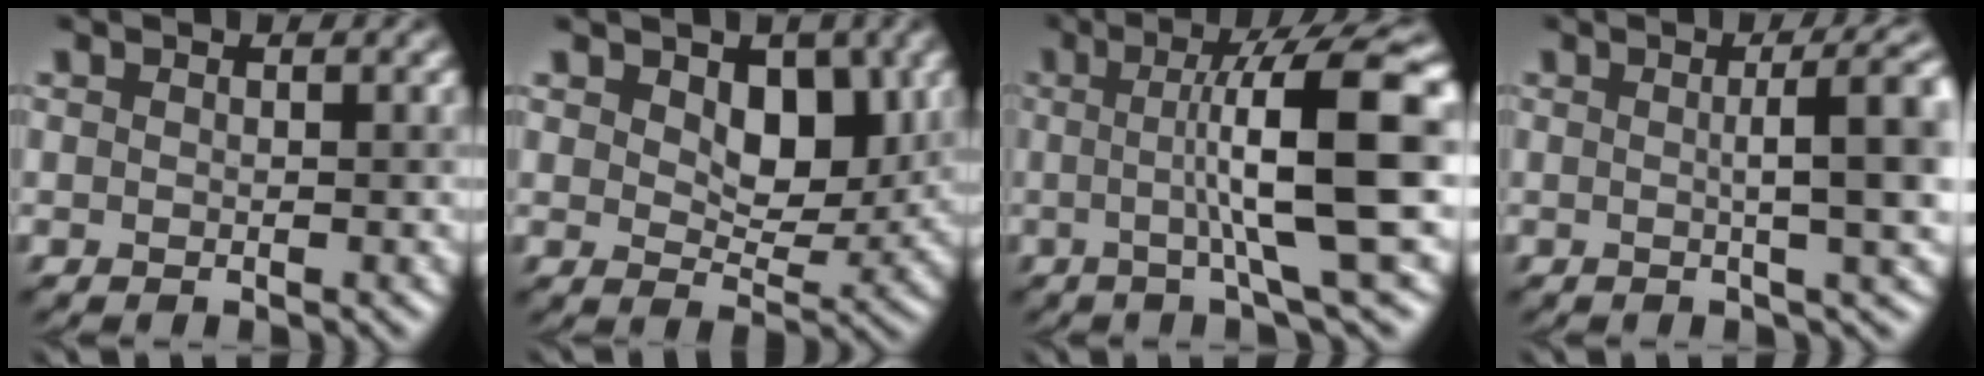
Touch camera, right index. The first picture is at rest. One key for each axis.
{"total": 4.6, "fx": 1.6, "fy": 3.0, "fz": 3.1, "tx": -0.049, "ty": -0.007, "tz": 0.024}
{"total": 10.5, "fx": 0.2, "fy": 1.5, "fz": 10.3, "tx": -0.125, "ty": 0.011, "tz": 0.004}
{"total": 8.0, "fx": 0.9, "fy": 2.1, "fz": 7.7, "tx": -0.066, "ty": 0.022, "tz": 0.010}